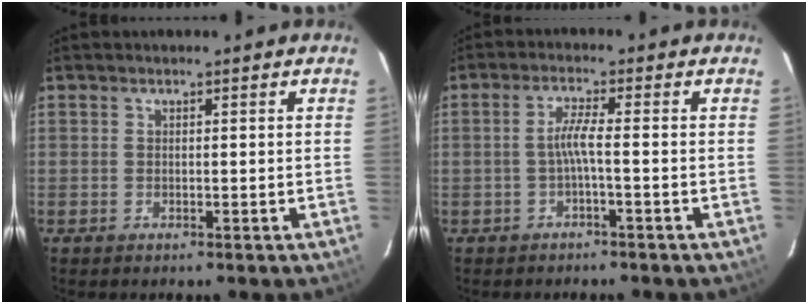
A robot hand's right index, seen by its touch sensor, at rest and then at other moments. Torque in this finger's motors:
{"motor_torque": [0.64, -0.14, 0.26, 0.08]}